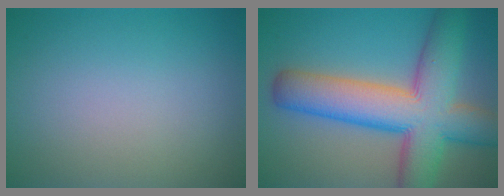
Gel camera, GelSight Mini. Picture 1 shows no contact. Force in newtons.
{"total": 11.8, "press": 11.8, "slide": 0.4}